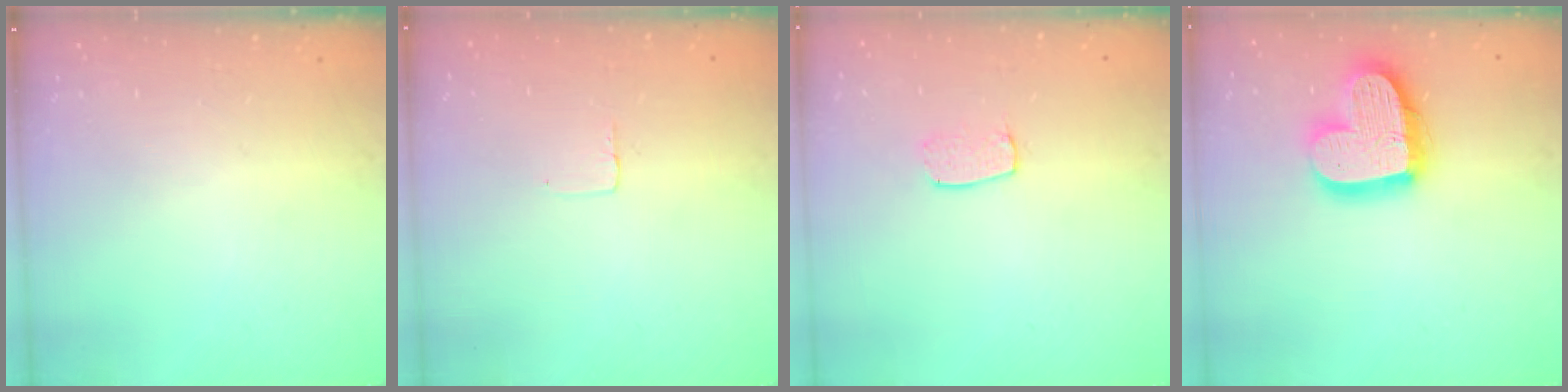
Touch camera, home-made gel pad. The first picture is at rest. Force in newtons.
{"total": 2.5, "press": 2.5, "slide": 0.1}
{"total": 5.5, "press": 5.5, "slide": 0.4}
{"total": 18.7, "press": 18.7, "slide": 1.5}